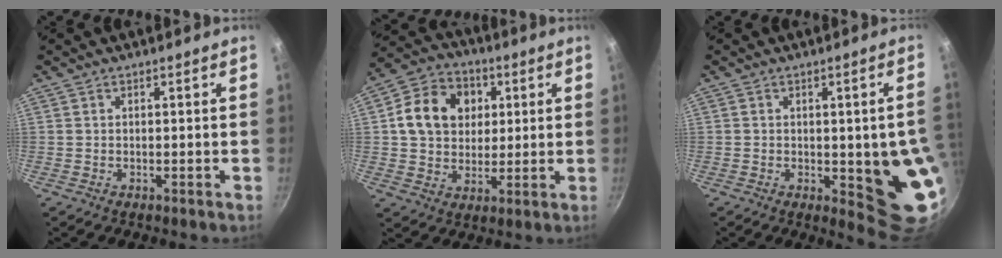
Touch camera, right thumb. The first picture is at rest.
{"total": 13.8, "force": [3.1, 11.3, 7.4], "torque": [-0.103, 0.010, 0.043]}
{"total": 12.1, "force": [-1.4, 3.6, 11.4], "torque": [-0.104, -0.005, -0.012]}